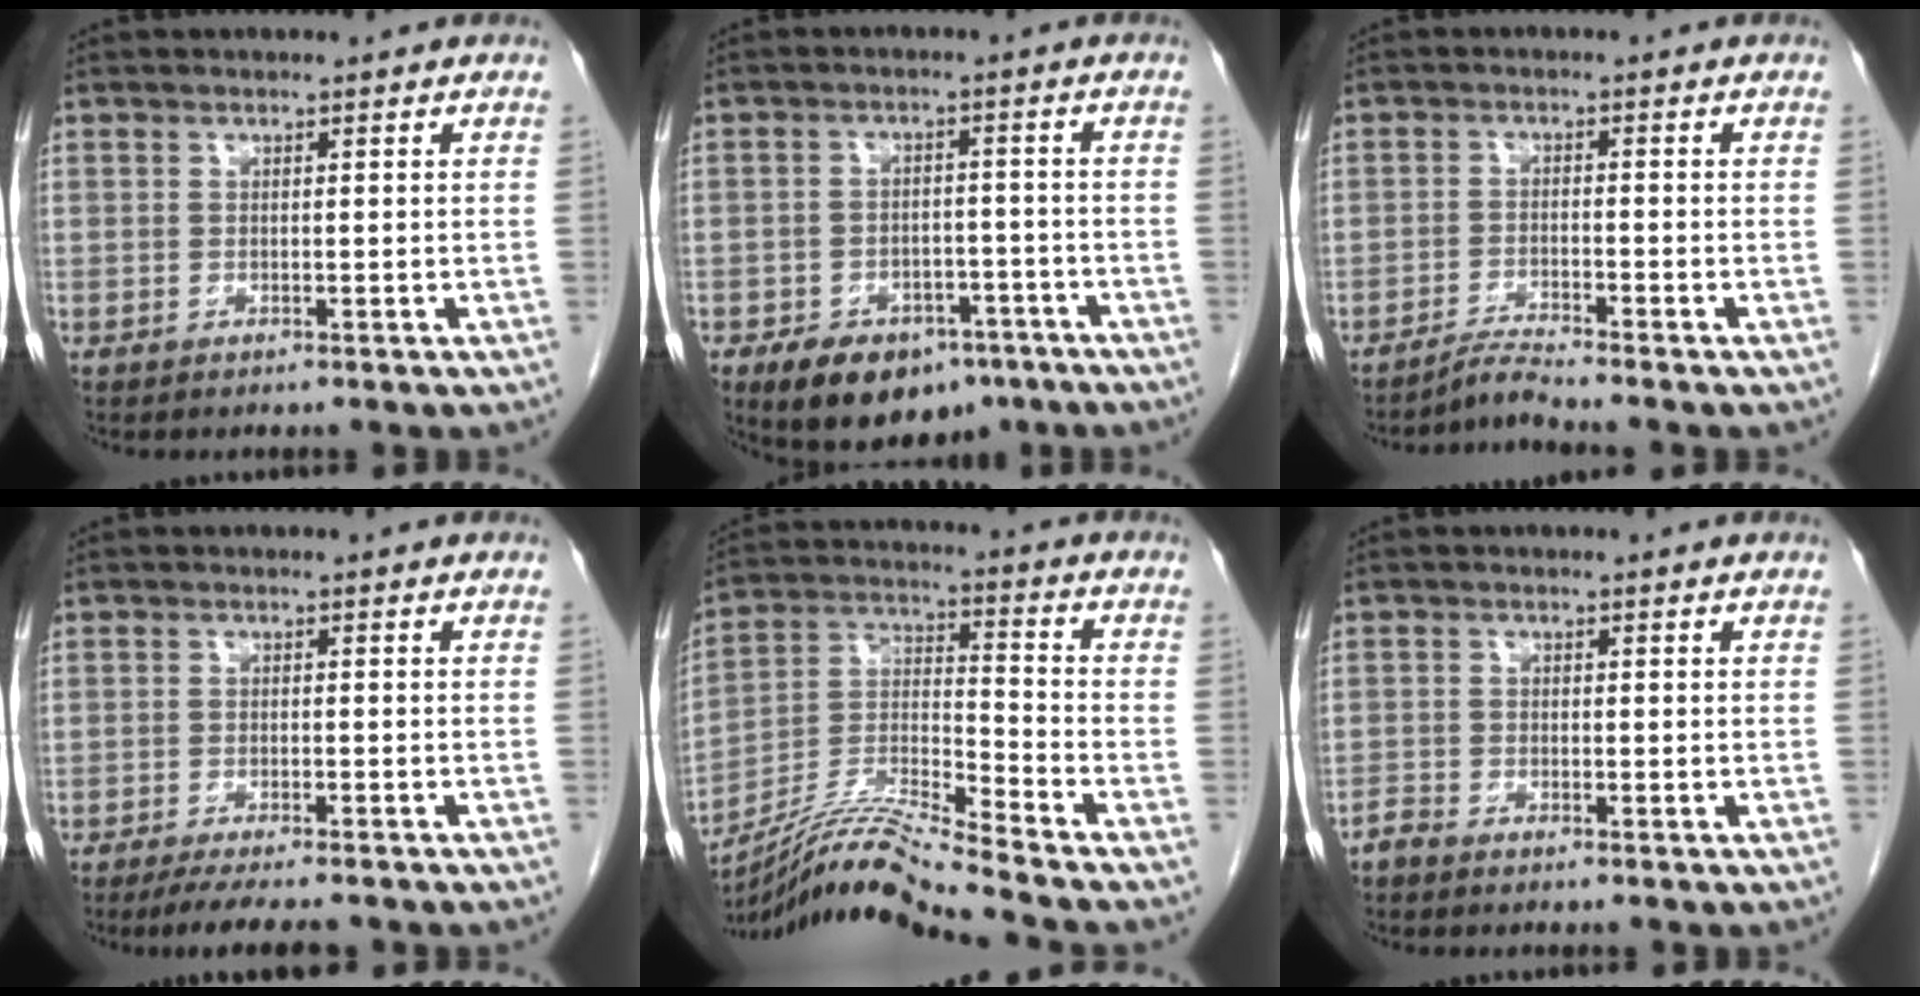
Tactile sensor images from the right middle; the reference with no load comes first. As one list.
[{"total": 11.2, "force": [-7.4, 6.4, 5.6], "torque": [-0.080, 0.006, -0.107]}, {"total": 2.9, "force": [-2.6, -1.3, 0.0], "torque": [0.003, -0.017, -0.051]}, {"total": 7.5, "force": [-6.4, 0.7, 3.8], "torque": [-0.057, -0.017, -0.098]}, {"total": 12.4, "force": [-11.2, -2.4, 4.6], "torque": [-0.086, -0.002, -0.210]}, {"total": 1.4, "force": [-1.4, 0.1, 0.2], "torque": [-0.002, -0.001, -0.027]}]